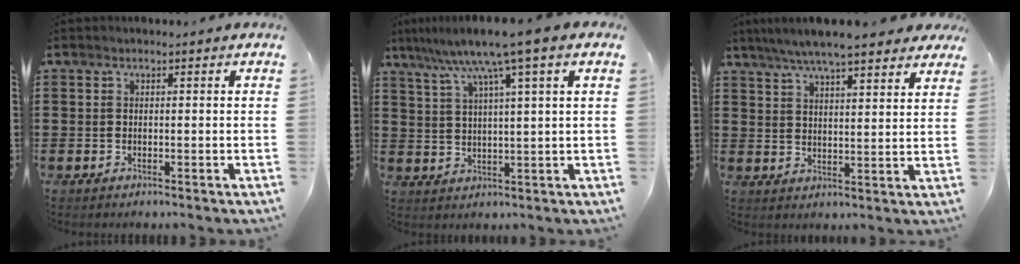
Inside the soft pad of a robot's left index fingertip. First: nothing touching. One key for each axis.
{"total": 7.9, "fx": 5.0, "fy": -0.4, "fz": 6.1, "tx": -0.135, "ty": -0.019, "tz": 0.081}
{"total": 6.5, "fx": 5.9, "fy": 0.6, "fz": 2.9, "tx": -0.076, "ty": -0.016, "tz": 0.104}